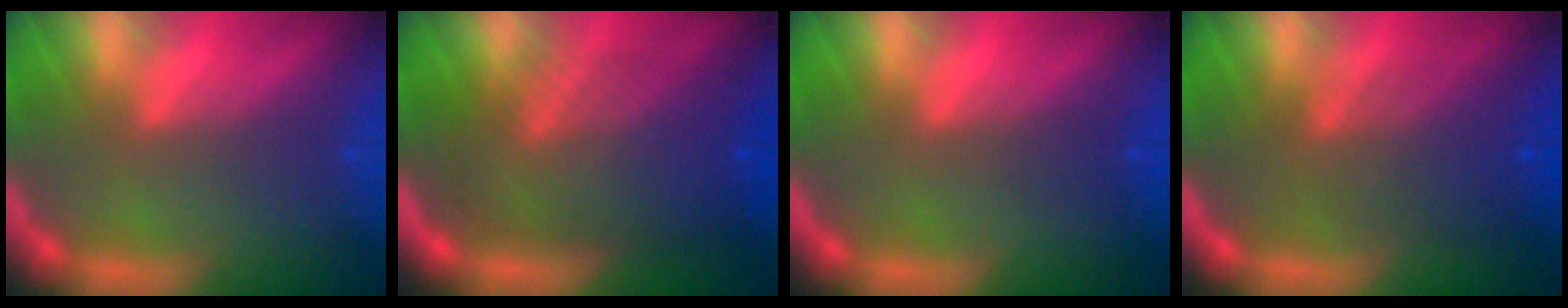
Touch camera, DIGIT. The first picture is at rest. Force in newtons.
{"total": 9.0}
{"total": 1.0}
{"total": 5.6}